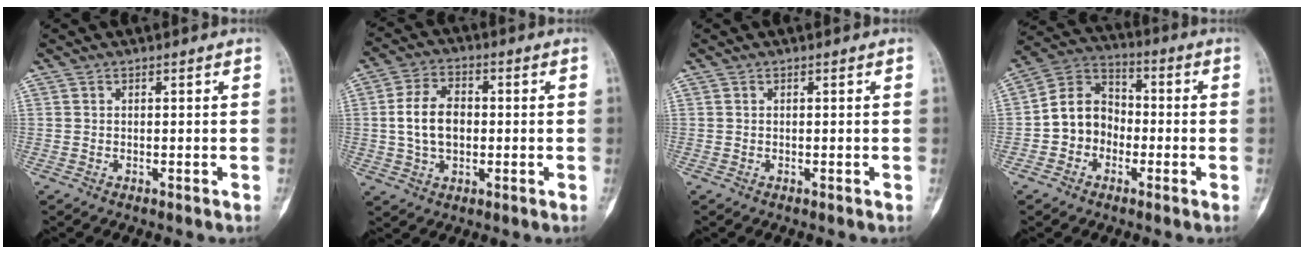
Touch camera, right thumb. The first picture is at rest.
{"total": 9.2, "force": [0.1, 6.1, 6.8], "torque": [-0.115, 0.013, 0.000]}
{"total": 0.0}
{"total": 9.7, "force": [-2.3, 8.3, 4.4], "torque": [-0.046, 0.044, -0.055]}